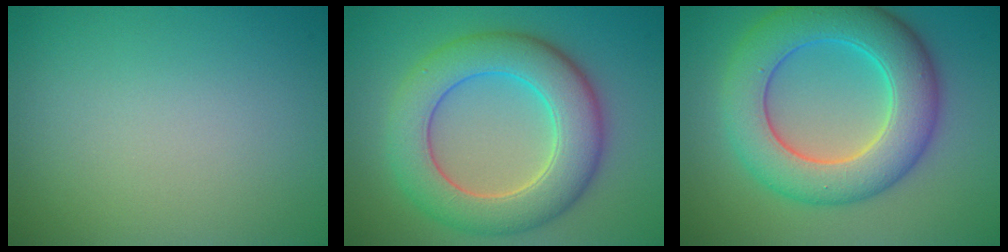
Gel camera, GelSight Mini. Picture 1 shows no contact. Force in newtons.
{"total": 8.2, "press": 8.2, "slide": 0.3}
{"total": 8.7, "press": 8.7, "slide": 0.3}